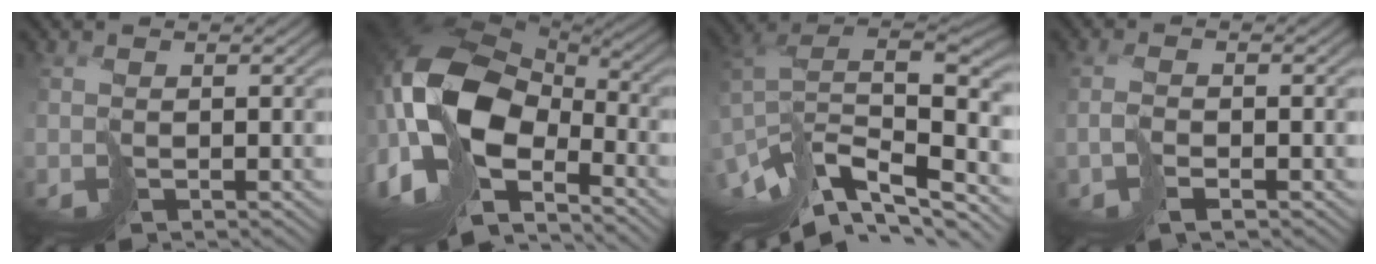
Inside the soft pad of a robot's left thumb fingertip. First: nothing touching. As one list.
[{"total": 17.3, "force": [-2.1, 10.6, 13.6], "torque": [-0.324, -0.013, -0.035]}, {"total": 14.5, "force": [-6.2, 7.3, 10.9], "torque": [-0.273, -0.019, -0.089]}, {"total": 1.8, "force": [-0.6, 0.0, 1.7], "torque": [-0.040, 0.002, -0.012]}]